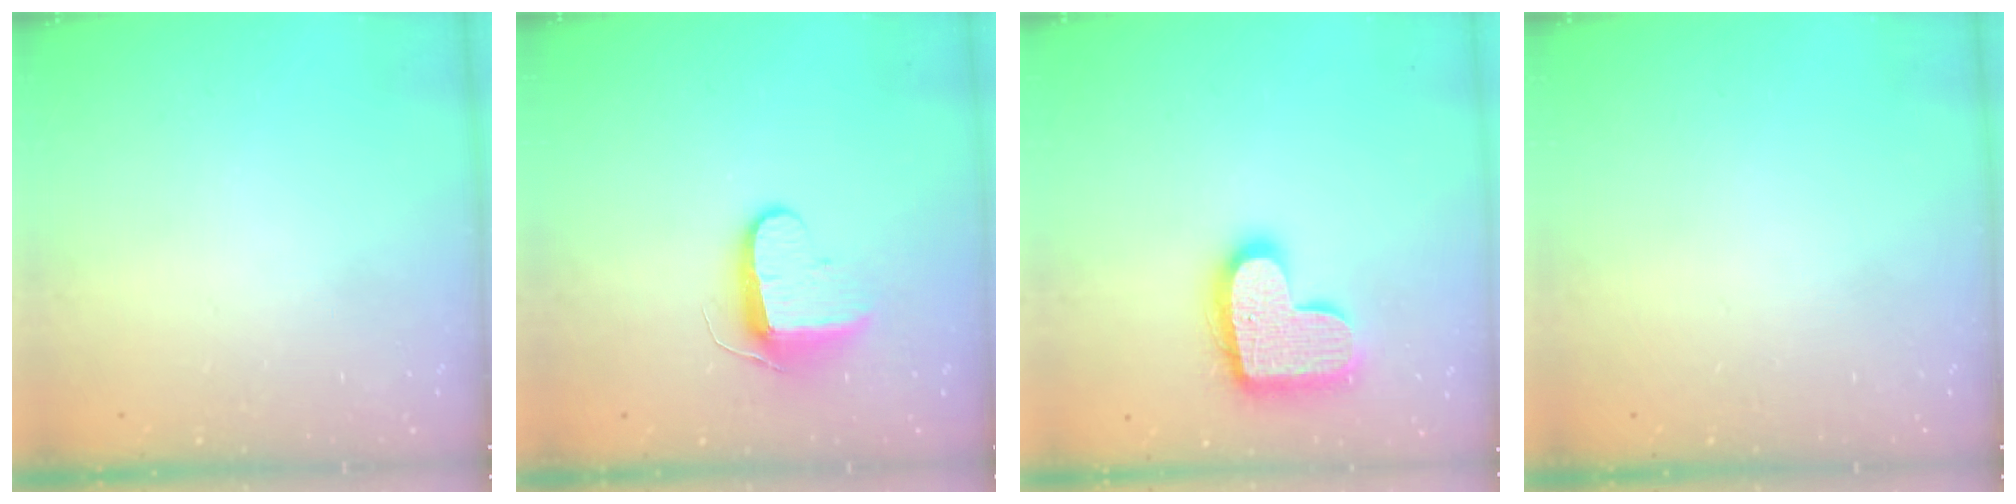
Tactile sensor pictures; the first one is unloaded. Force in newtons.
{"total": 9.2, "press": 9.2, "slide": 0.7}
{"total": 17.4, "press": 17.4, "slide": 0.9}
{"total": 0.0}